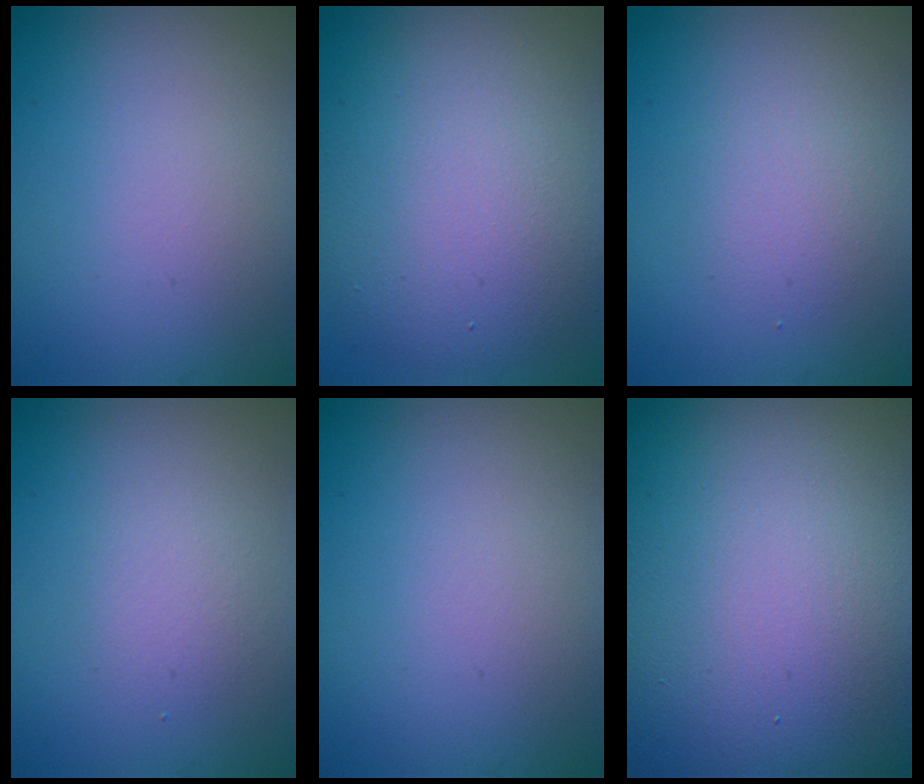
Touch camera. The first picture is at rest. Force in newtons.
{"total": 9.5, "press": 9.5, "slide": 0.5}
{"total": 2.0, "press": 2.0, "slide": 0.2}
{"total": 1.5, "press": 1.5, "slide": 0.1}
{"total": 0.0}
{"total": 23.0, "press": 23.0, "slide": 1.7}